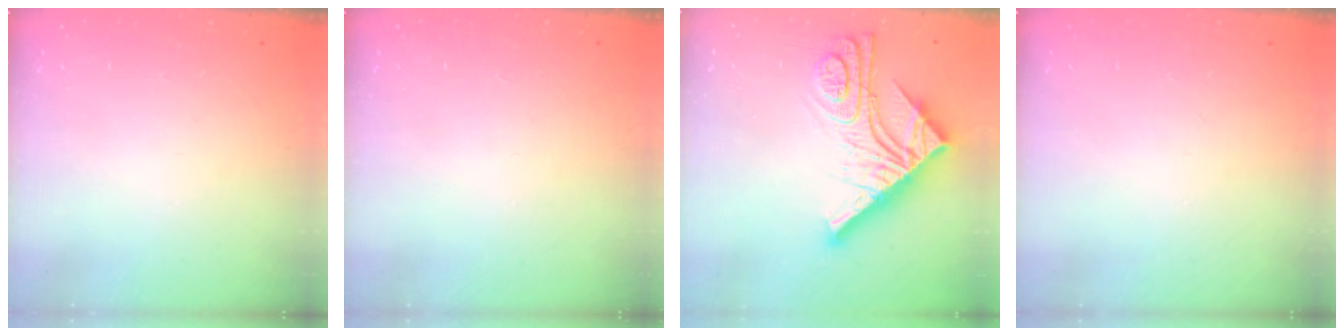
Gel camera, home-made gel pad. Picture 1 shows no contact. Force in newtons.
{"total": 0.0}
{"total": 21.2, "press": 21.1, "slide": 1.8}
{"total": 0.0}